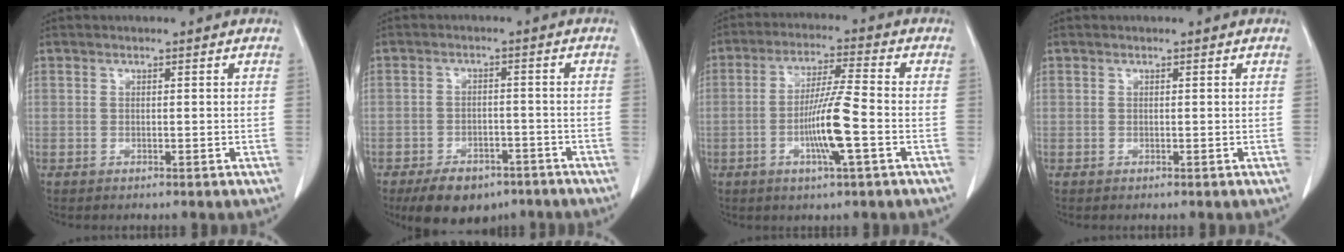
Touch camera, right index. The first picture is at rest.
{"total": 9.0, "force": [-6.6, 4.6, 4.0], "torque": [-0.062, 0.000, -0.096]}
{"total": 9.3, "force": [-2.6, -0.2, 8.9], "torque": [-0.170, -0.007, -0.052]}
{"total": 0.0}